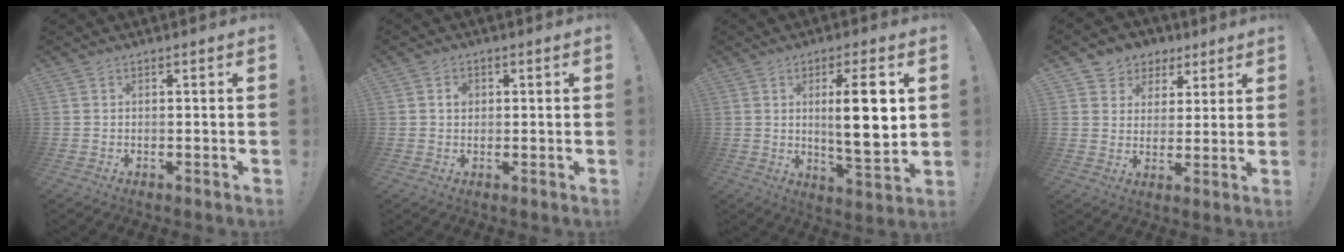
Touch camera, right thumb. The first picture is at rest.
{"total": 2.4, "force": [0.5, 1.9, 1.3], "torque": [-0.009, -0.002, 0.003]}
{"total": 13.1, "force": [2.4, 2.7, 12.6], "torque": [-0.182, -0.011, 0.030]}
{"total": 6.7, "force": [2.8, 6.0, 0.6], "torque": [-0.009, -0.018, 0.058]}